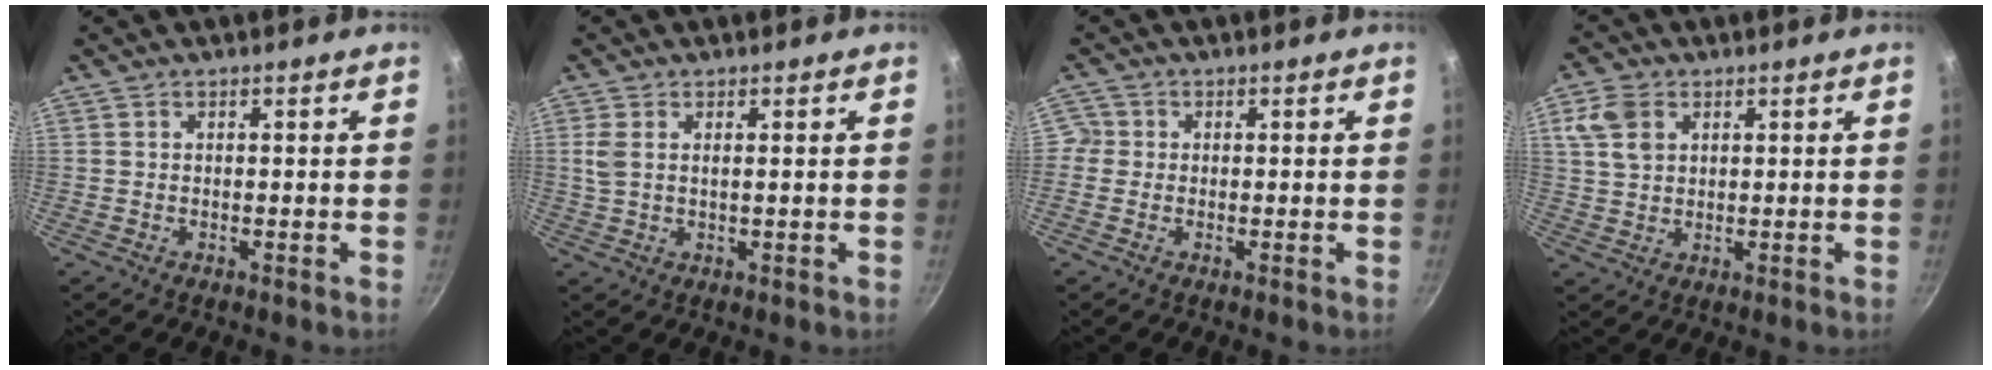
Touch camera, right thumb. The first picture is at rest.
{"total": 3.3, "force": [0.9, 1.5, 2.7], "torque": [-0.063, 0.001, 0.019]}
{"total": 2.3, "force": [-0.4, 2.2, 0.3], "torque": [0.012, 0.006, -0.015]}
{"total": 6.5, "force": [2.3, 4.8, 3.7], "torque": [-0.059, 0.001, 0.044]}